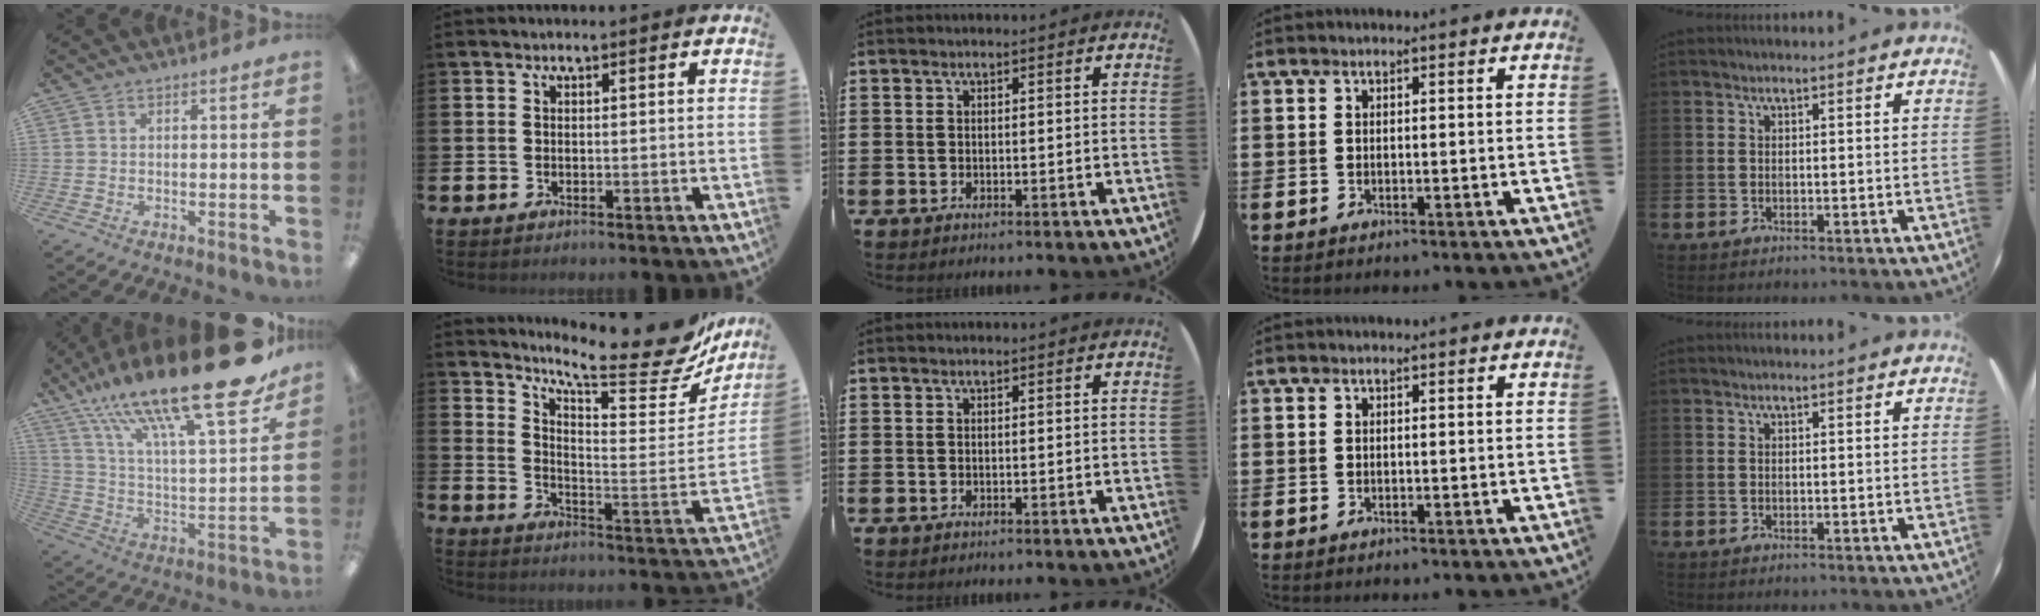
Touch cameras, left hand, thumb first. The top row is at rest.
{"thumb": {"total": 28.0, "force": [19.9, 7.1, 18.5], "torque": [-0.293, -0.128, 0.324]}, "index": {"total": 11.9, "force": [9.9, 2.3, 6.2], "torque": [-0.100, -0.079, 0.161]}}